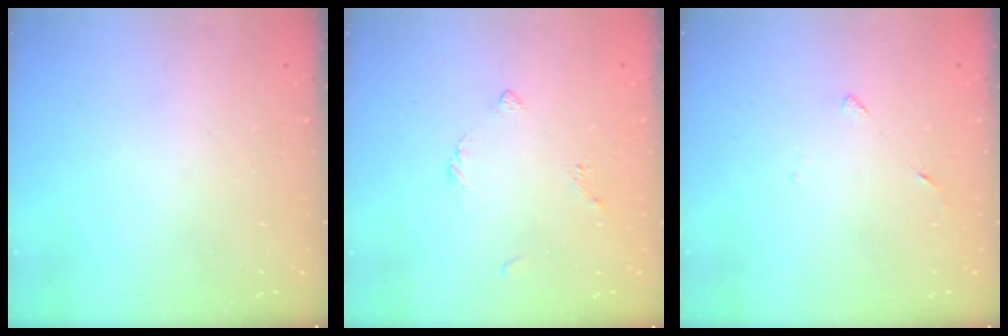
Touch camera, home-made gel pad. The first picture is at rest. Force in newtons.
{"total": 2.4, "press": 2.3, "slide": 0.6}
{"total": 2.7, "press": 2.6, "slide": 0.3}